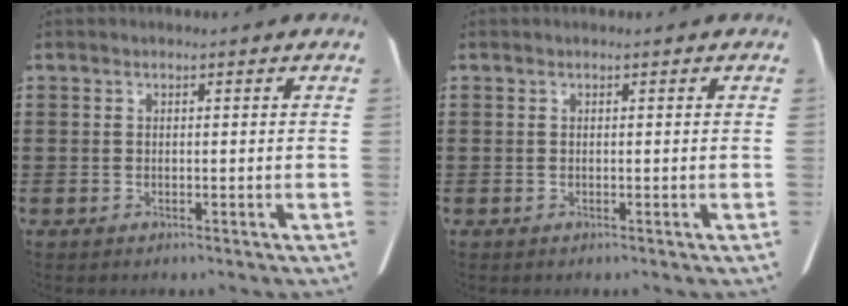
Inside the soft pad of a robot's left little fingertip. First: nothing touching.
{"total": 0.0}